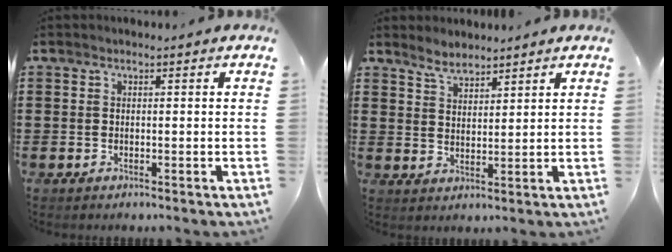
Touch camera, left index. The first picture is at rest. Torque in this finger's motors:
{"motor_torque": [0.00, -0.05, -0.01, -0.04]}